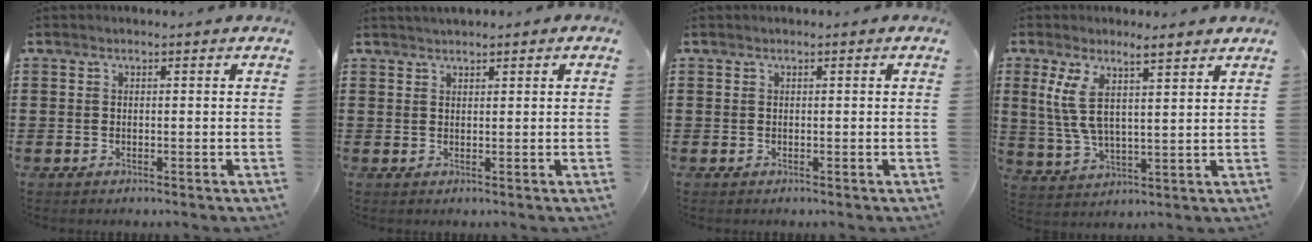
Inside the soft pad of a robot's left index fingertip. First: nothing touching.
{"total": 1.1, "force": [1.0, 0.4, 0.1], "torque": [-0.004, 0.003, 0.018]}
{"total": 0.0}
{"total": 7.0, "force": [4.3, 1.5, 5.3], "torque": [-0.126, -0.010, 0.072]}